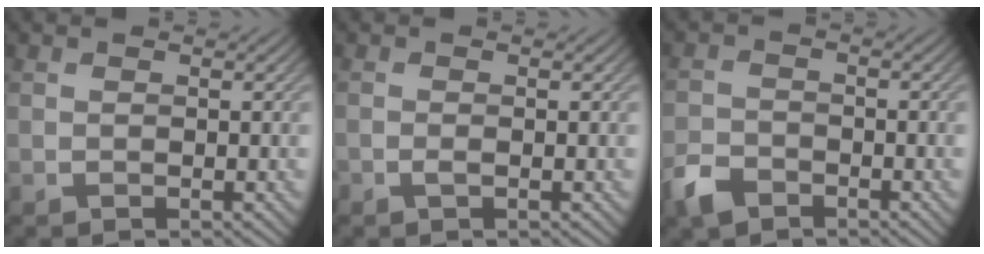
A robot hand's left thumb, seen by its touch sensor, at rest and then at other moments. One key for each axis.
{"total": 0.8, "fx": -0.5, "fy": 0.2, "fz": 0.6, "tx": -0.018, "ty": -0.002, "tz": -0.009}
{"total": 3.9, "fx": -2.9, "fy": 2.1, "fz": 1.6, "tx": -0.041, "ty": -0.007, "tz": -0.068}